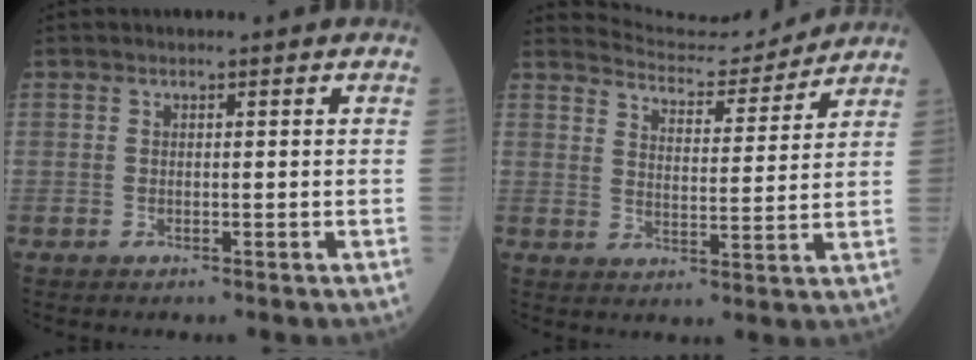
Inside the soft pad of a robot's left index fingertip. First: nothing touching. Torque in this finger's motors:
{"motor_torque": [0.79, -1.35, -0.05, -0.04]}